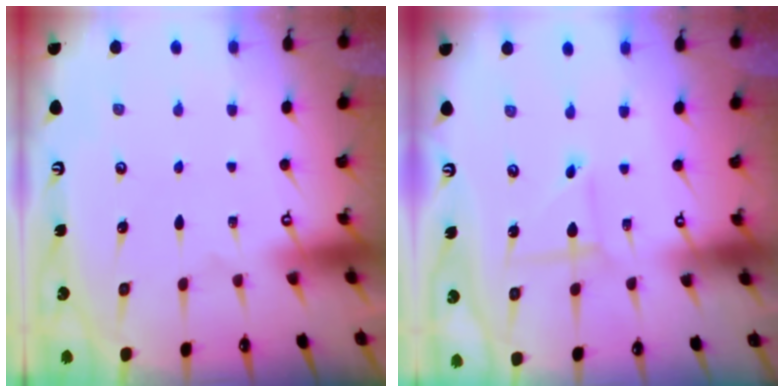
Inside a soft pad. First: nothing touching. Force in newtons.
{"total": 1.8, "press": 1.8, "slide": 0.2}